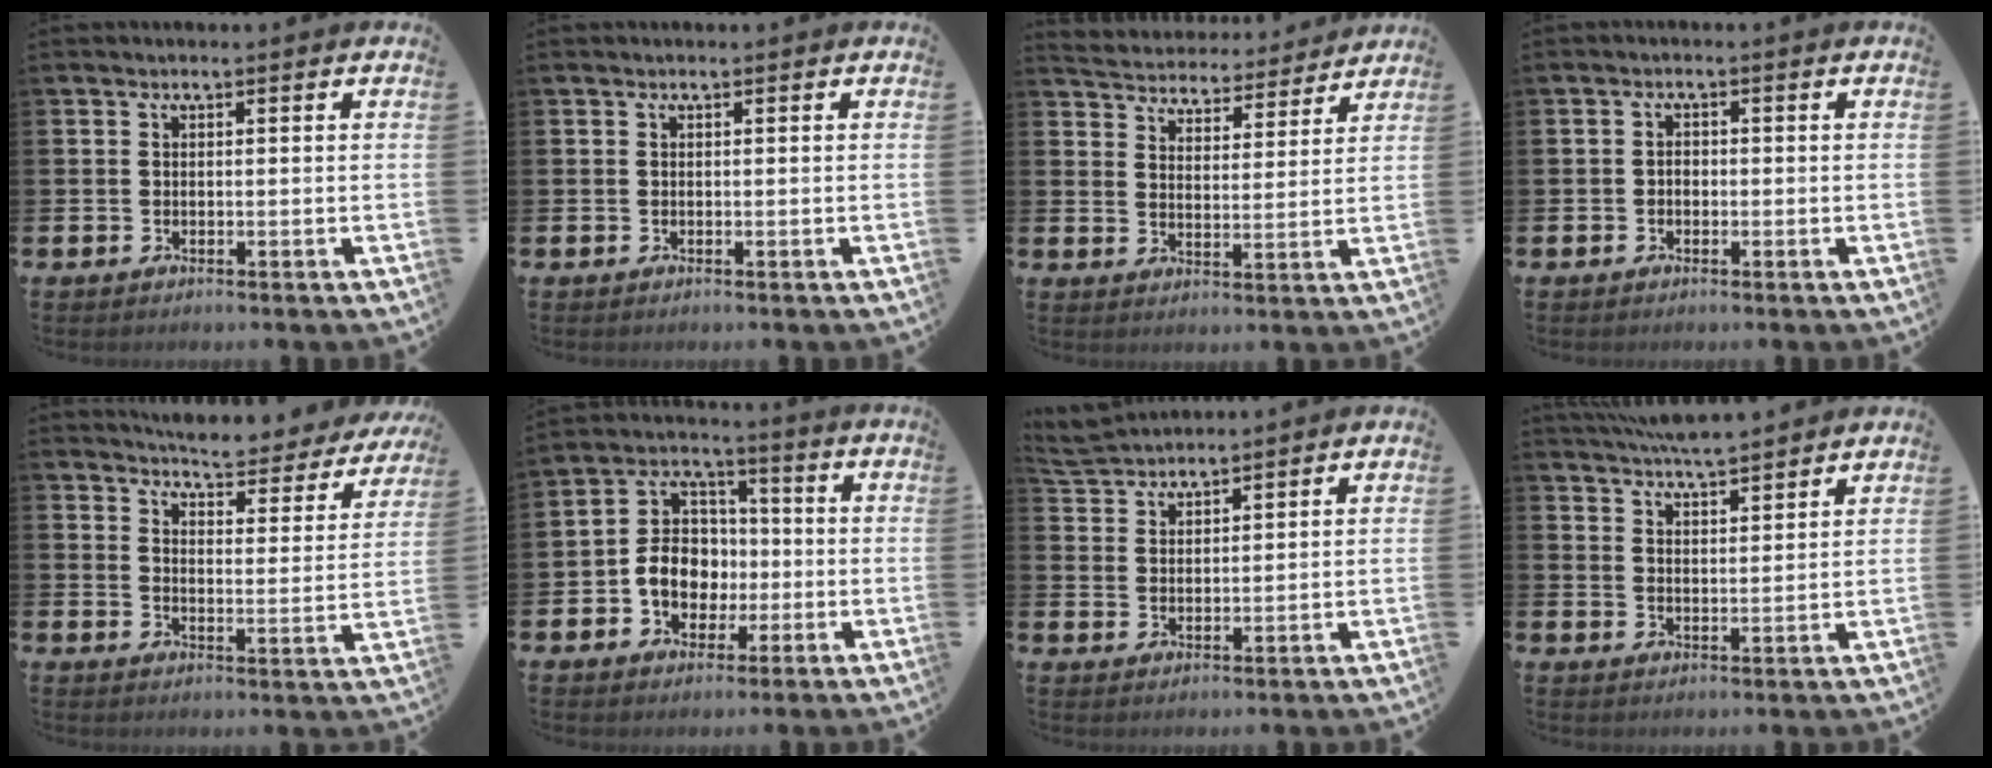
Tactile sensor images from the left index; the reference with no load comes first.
{"total": 0.0}
{"total": 5.1, "force": [5.0, 1.1, -0.2], "torque": [-0.018, -0.042, 0.085]}
{"total": 1.2, "force": [-0.5, 1.0, 0.6], "torque": [-0.010, 0.003, -0.011]}
{"total": 5.4, "force": [5.3, 0.3, 0.8], "torque": [-0.031, -0.045, 0.089]}
{"total": 7.7, "force": [-1.4, 6.7, 3.5], "torque": [-0.075, 0.019, -0.029]}
{"total": 4.5, "force": [4.5, 0.5, 0.1], "torque": [-0.016, -0.019, 0.084]}
{"total": 5.6, "force": [5.6, 0.2, 0.8], "torque": [-0.024, -0.033, 0.100]}